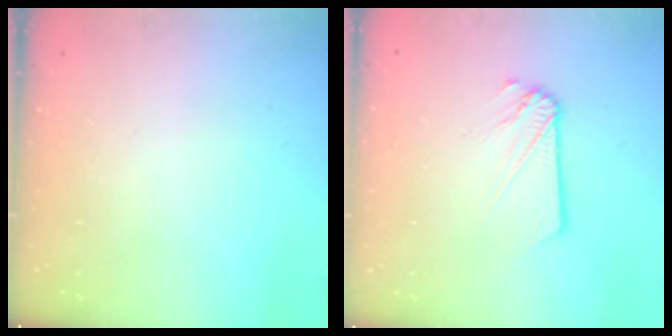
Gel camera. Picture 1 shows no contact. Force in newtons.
{"total": 2.5, "press": 2.5, "slide": 0.1}